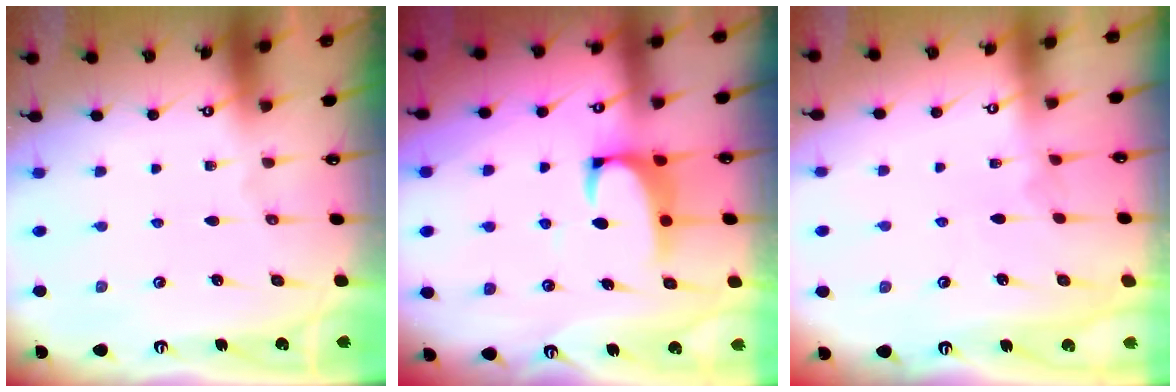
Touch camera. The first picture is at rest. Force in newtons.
{"total": 2.1, "press": 1.9, "slide": 0.9}
{"total": 3.7, "press": 3.7, "slide": 0.2}